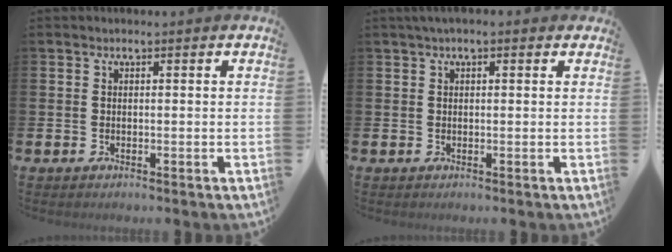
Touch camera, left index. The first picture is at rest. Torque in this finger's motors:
{"motor_torque": [1.00, -1.14, 0.34, 0.06]}